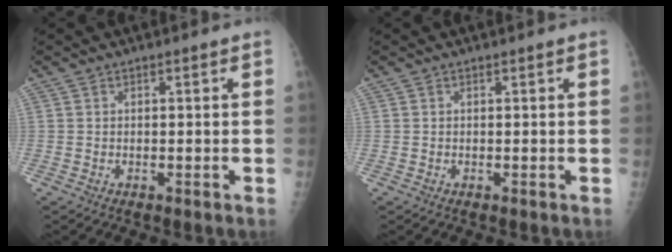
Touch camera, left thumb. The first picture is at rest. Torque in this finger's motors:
{"motor_torque": [0.01, 0.00, 0.03, -0.03, 0.01]}